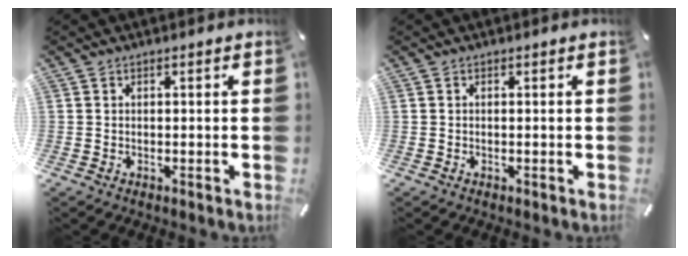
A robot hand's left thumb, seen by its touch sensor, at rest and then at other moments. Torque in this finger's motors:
{"motor_torque": [-0.06, 0.10, -0.02, -0.02, 0.00]}